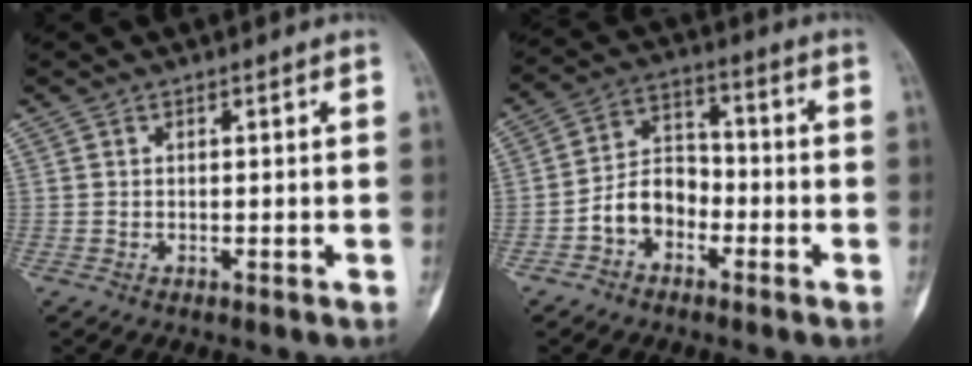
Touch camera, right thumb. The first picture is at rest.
{"total": 8.4, "force": [-3.4, 6.2, 4.6], "torque": [-0.063, 0.043, -0.071]}